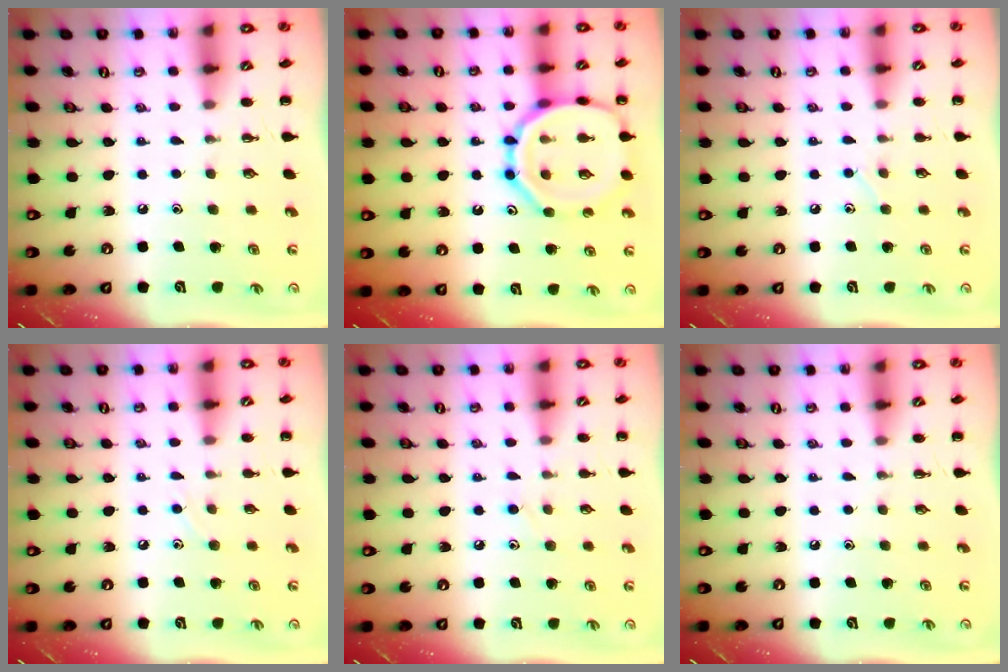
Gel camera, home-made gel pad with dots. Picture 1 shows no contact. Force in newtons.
{"total": 16.9, "press": 16.8, "slide": 1.7}
{"total": 4.2, "press": 4.0, "slide": 1.3}
{"total": 5.0, "press": 4.8, "slide": 1.6}
{"total": 7.6, "press": 7.1, "slide": 2.6}
{"total": 0.0}